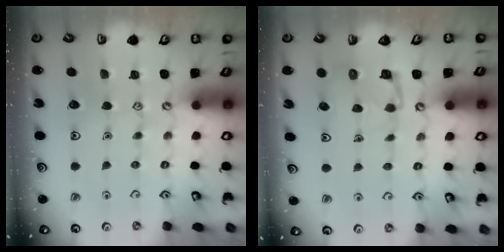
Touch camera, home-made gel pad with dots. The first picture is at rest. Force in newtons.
{"total": 3.9, "press": 3.9, "slide": 0.2}